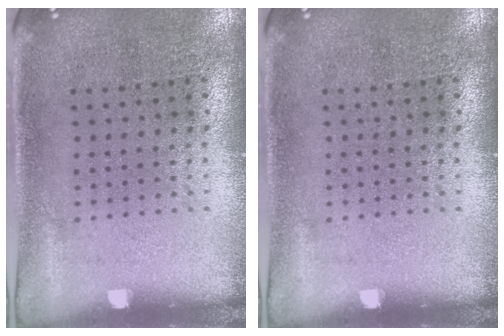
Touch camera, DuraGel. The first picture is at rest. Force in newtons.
{"total": 0.0}